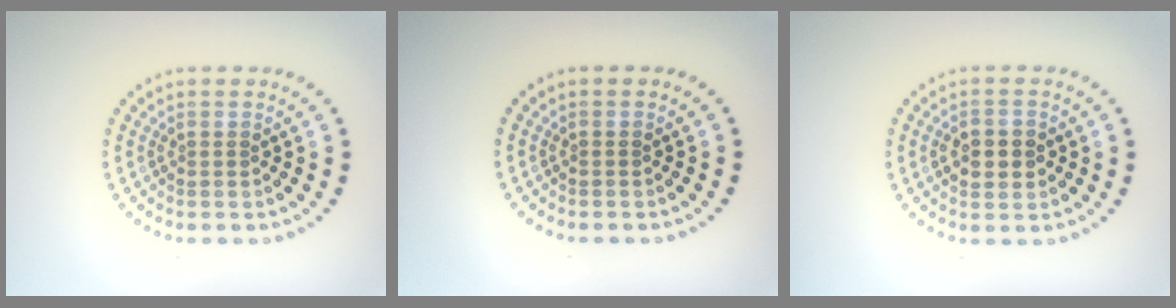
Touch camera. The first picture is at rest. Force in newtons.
{"total": 0.0}
{"total": 2.8, "press": 2.8, "slide": 0.4}